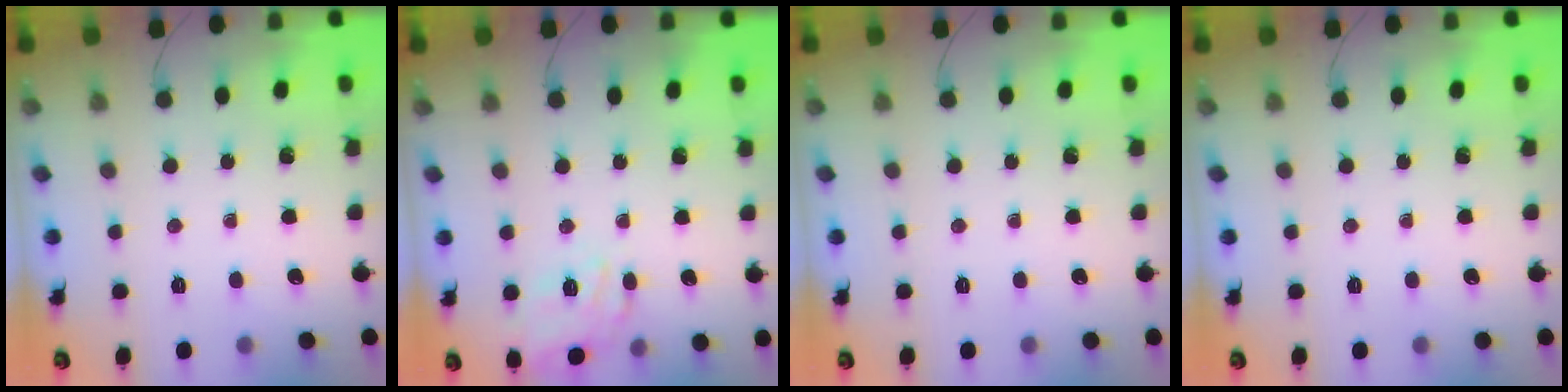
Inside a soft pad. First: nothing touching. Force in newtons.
{"total": 15.2, "press": 15.2, "slide": 0.9}
{"total": 0.0}
{"total": 0.0}